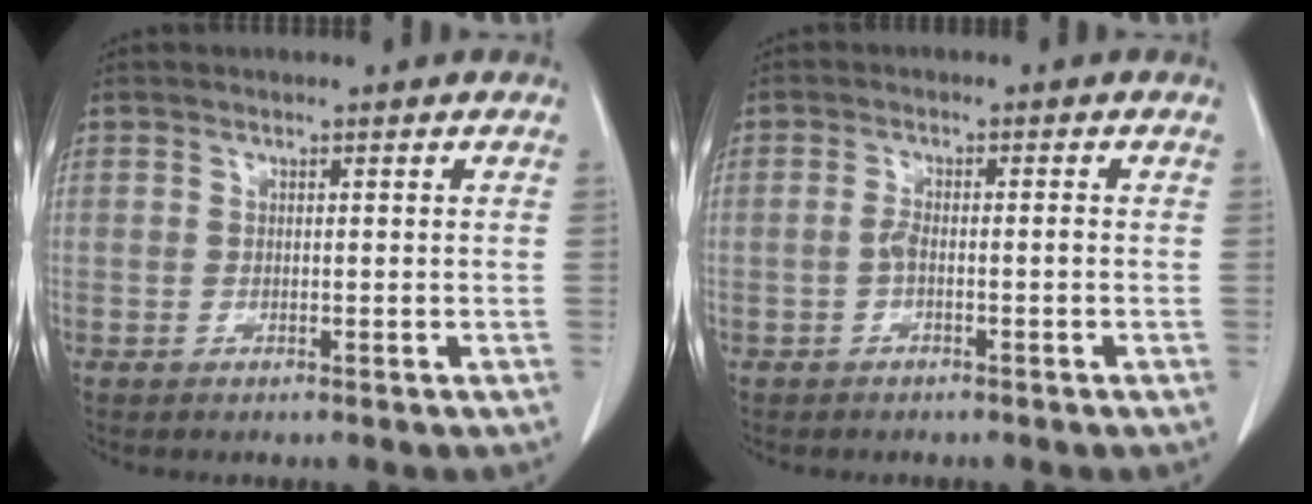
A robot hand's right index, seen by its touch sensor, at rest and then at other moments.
{"total": 2.0, "force": [-0.7, 0.4, 1.8], "torque": [-0.033, 0.003, -0.012]}